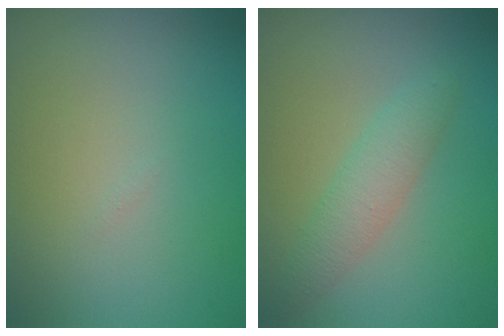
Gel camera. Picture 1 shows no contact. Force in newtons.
{"total": 2.5, "press": 2.5, "slide": 0.0}